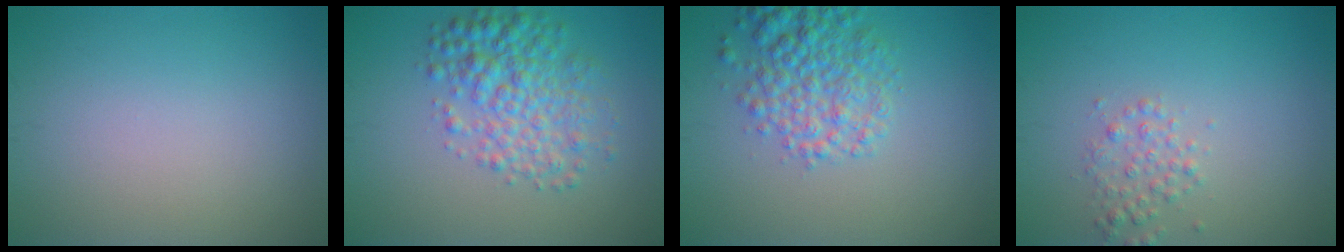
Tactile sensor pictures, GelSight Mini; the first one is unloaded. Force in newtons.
{"total": 4.9, "press": 4.9, "slide": 0.1}
{"total": 4.7, "press": 4.7, "slide": 0.3}
{"total": 1.8, "press": 1.8, "slide": 0.0}